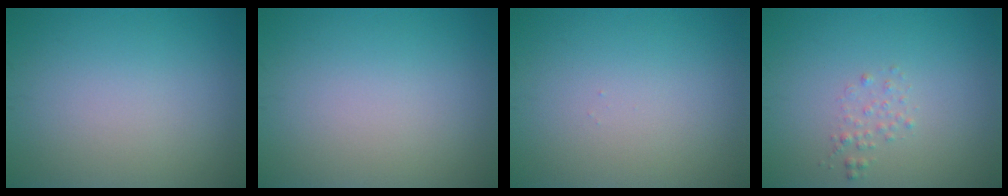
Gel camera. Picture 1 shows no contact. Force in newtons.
{"total": 0.0}
{"total": 0.0}
{"total": 1.0, "press": 1.0, "slide": 0.0}